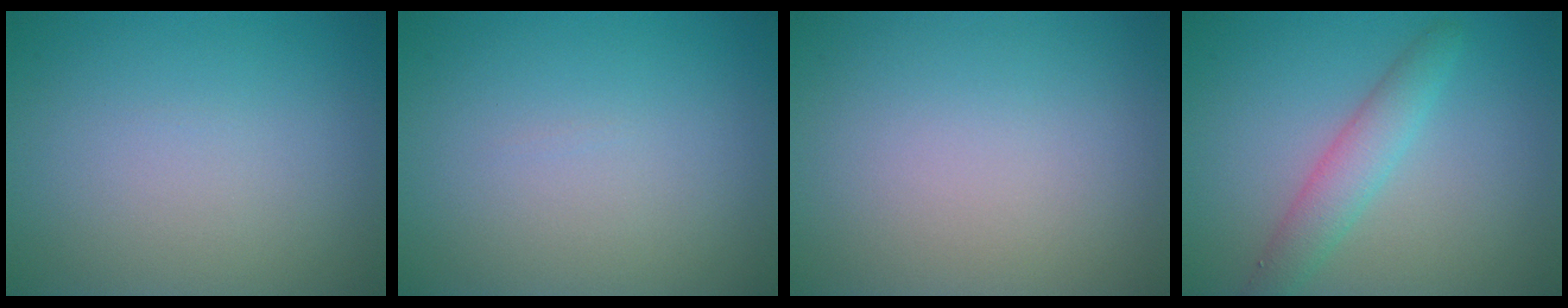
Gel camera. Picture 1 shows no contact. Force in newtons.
{"total": 0.0}
{"total": 0.0}
{"total": 3.0, "press": 3.0, "slide": 0.3}